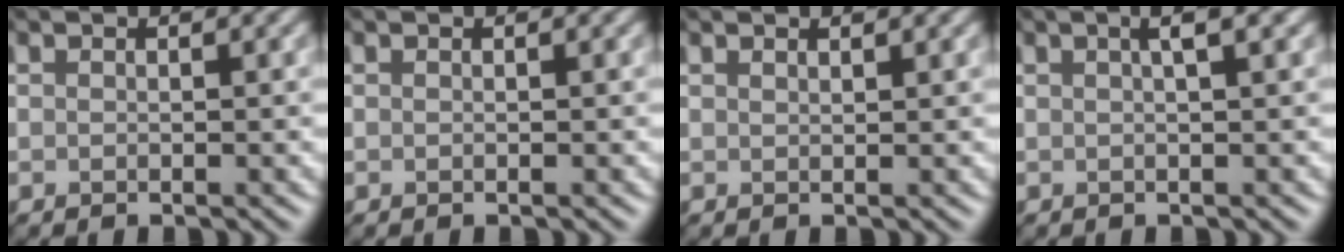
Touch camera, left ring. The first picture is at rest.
{"total": 0.0}
{"total": 0.6, "force": [0.6, 0.0, 0.2], "torque": [-0.005, 0.001, 0.014]}
{"total": 1.8, "force": [0.6, -0.2, 1.6], "torque": [-0.023, 0.010, 0.008]}